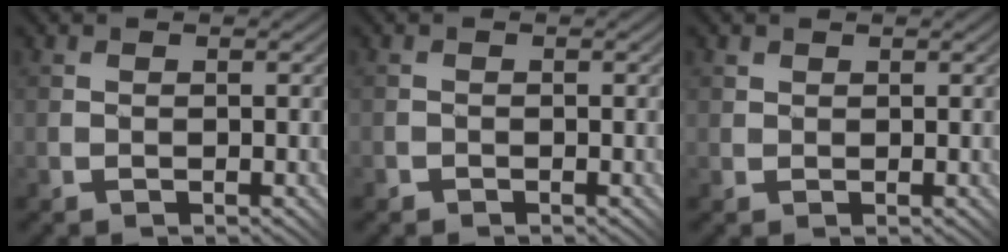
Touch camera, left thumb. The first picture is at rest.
{"total": 0.7, "force": [-0.4, 0.4, -0.4], "torque": [0.010, 0.000, -0.009]}
{"total": 1.3, "force": [0.9, 0.8, -0.1], "torque": [-0.003, 0.000, 0.016]}